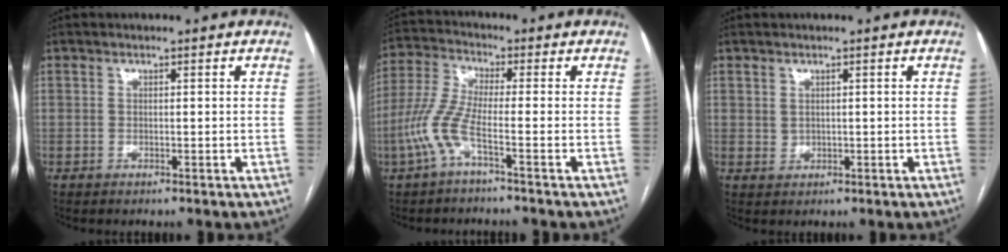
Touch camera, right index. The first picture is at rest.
{"total": 6.6, "force": [-2.9, 0.3, 5.9], "torque": [-0.143, 0.008, -0.067]}
{"total": 1.1, "force": [0.4, 1.0, 0.4], "torque": [-0.005, -0.002, 0.010]}